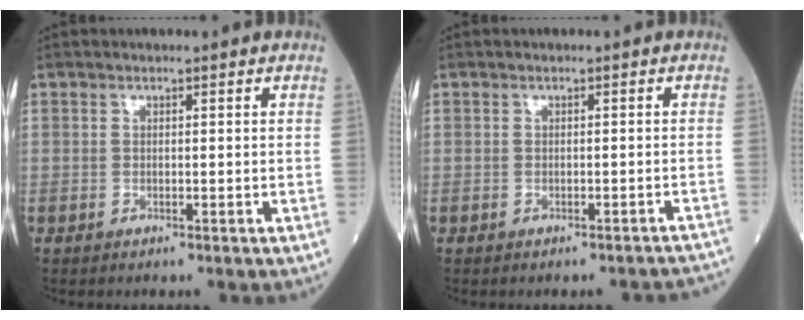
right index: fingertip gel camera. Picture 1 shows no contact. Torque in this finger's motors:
{"motor_torque": [-1.12, -0.48, -0.15, -0.08]}